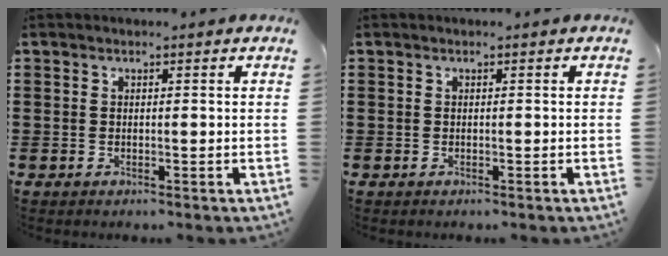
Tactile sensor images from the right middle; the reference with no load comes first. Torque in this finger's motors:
{"motor_torque": [0.00, 0.00, -0.01, 0.00]}